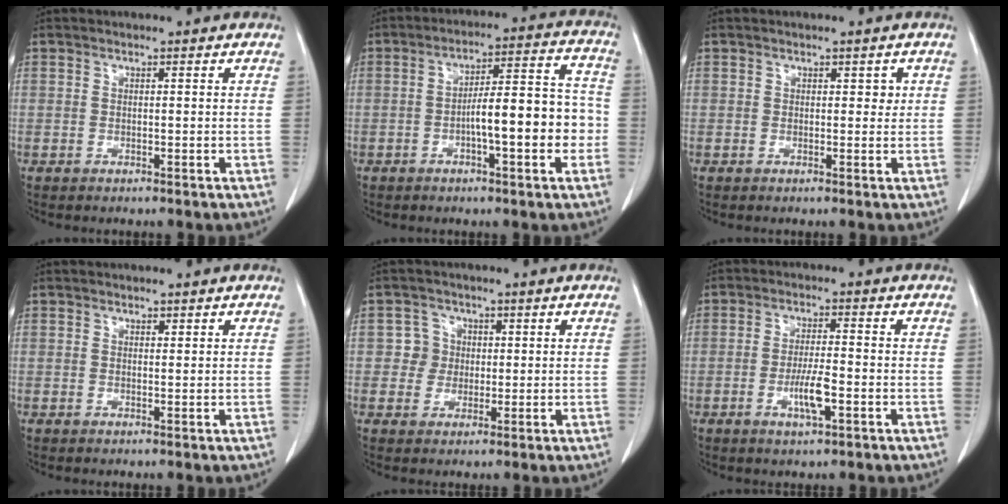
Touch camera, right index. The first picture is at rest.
{"total": 11.5, "force": [-2.6, 2.4, 11.0], "torque": [-0.167, 0.031, -0.038]}
{"total": 1.4, "force": [0.5, 1.0, 0.8], "torque": [-0.002, 0.000, 0.005]}
{"total": 0.6, "force": [0.5, 0.3, 0.2], "torque": [-0.005, -0.004, 0.008]}
{"total": 3.5, "force": [0.5, 3.4, 0.1], "torque": [0.009, 0.009, 0.008]}
{"total": 5.1, "force": [-1.7, 0.7, 4.7], "torque": [-0.091, -0.005, -0.030]}